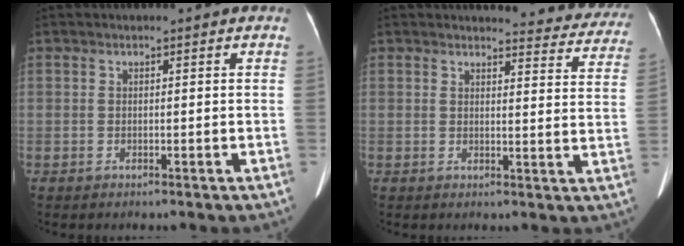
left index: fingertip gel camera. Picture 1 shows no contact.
{"total": 10.5, "force": [10.3, 1.7, 1.2], "torque": [0.018, -0.052, 0.085]}